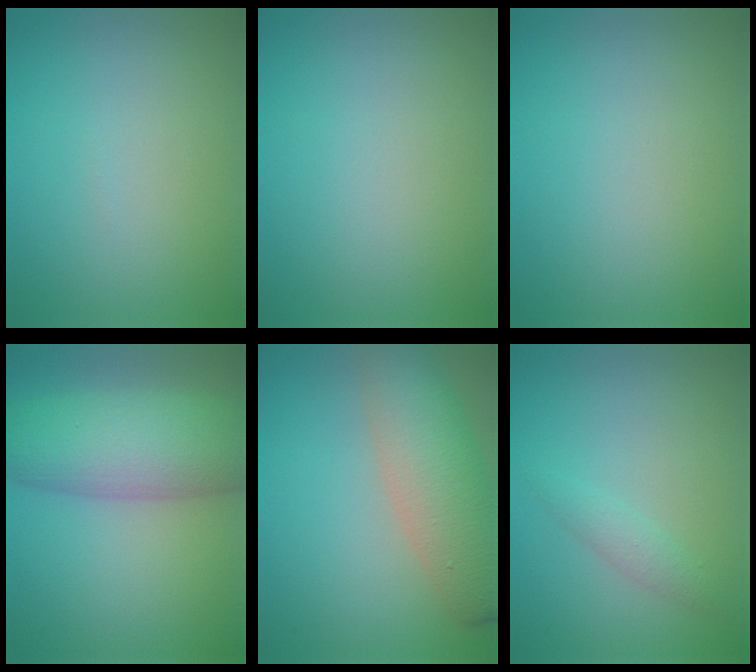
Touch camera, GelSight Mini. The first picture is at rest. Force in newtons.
{"total": 0.0}
{"total": 0.0}
{"total": 8.5, "press": 8.5, "slide": 0.2}
{"total": 7.5, "press": 7.5, "slide": 0.4}
{"total": 1.4, "press": 1.4, "slide": 0.0}